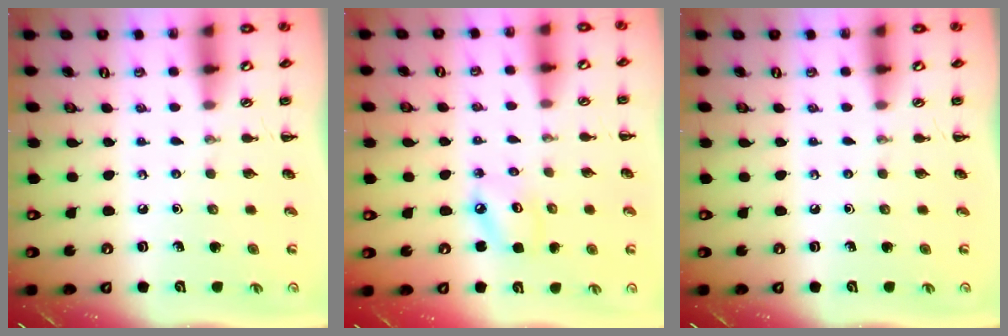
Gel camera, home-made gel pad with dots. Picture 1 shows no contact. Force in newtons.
{"total": 5.1, "press": 5.1, "slide": 0.6}
{"total": 0.0}